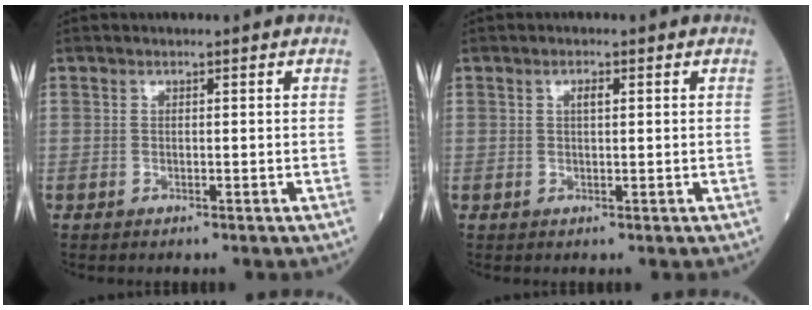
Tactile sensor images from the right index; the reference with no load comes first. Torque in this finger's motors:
{"motor_torque": [0.29, 0.06, 0.16, 0.04]}